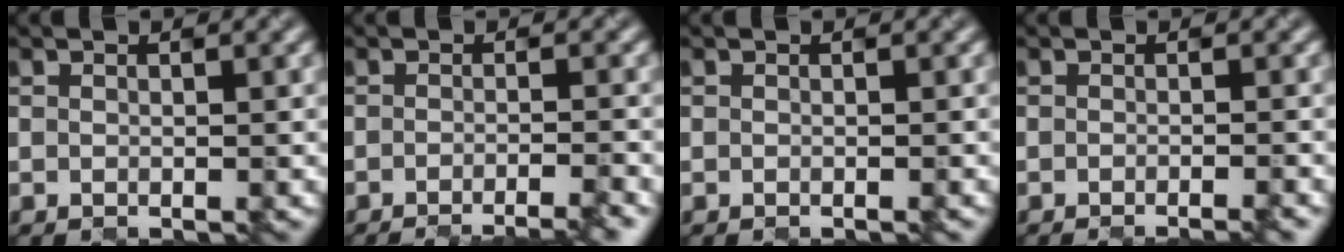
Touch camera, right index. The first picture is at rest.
{"total": 4.5, "force": [-2.8, 1.1, 3.3], "torque": [-0.018, -0.003, -0.030]}
{"total": 0.0}
{"total": 2.3, "force": [-1.0, 0.9, 1.9], "torque": [0.004, 0.000, -0.016]}